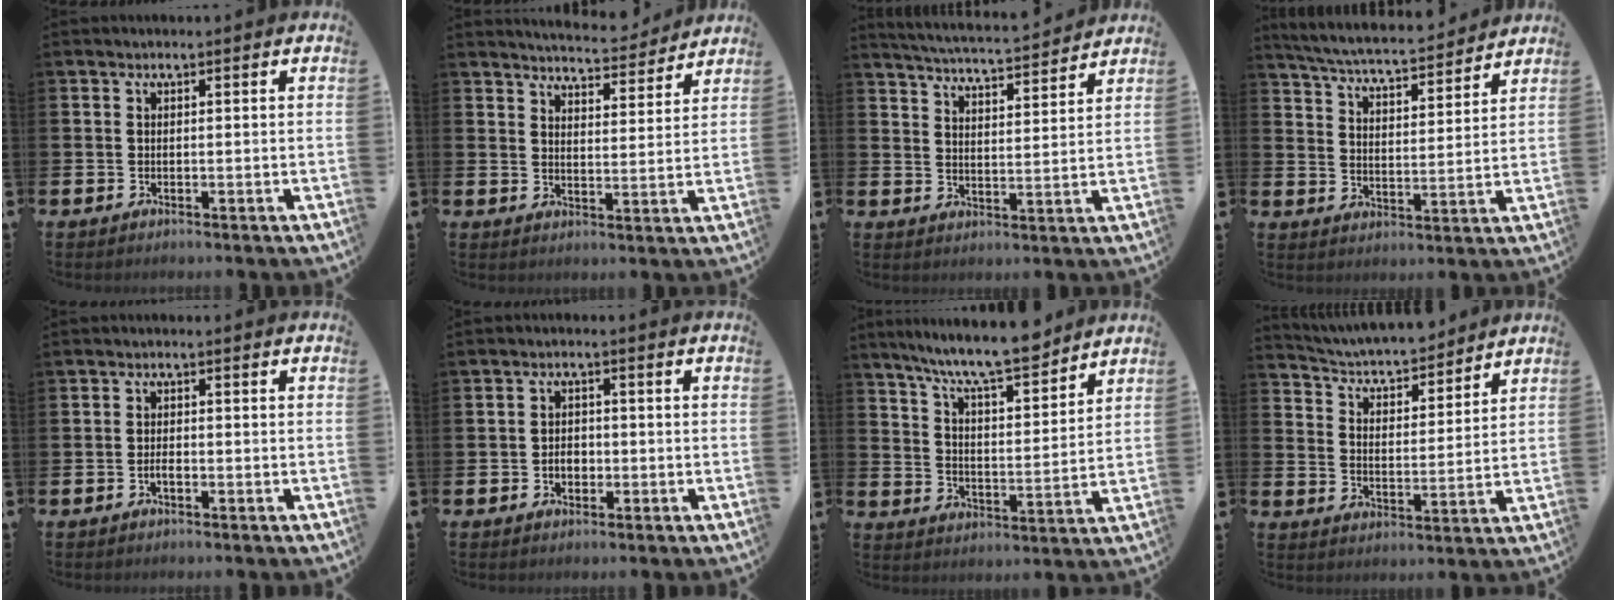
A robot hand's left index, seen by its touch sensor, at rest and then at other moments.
{"total": 5.6, "force": [5.6, 0.6, 0.4], "torque": [-0.012, -0.042, 0.097]}
{"total": 4.9, "force": [4.9, -0.1, 0.7], "torque": [-0.037, -0.039, 0.083]}
{"total": 5.7, "force": [5.5, 0.5, 1.3], "torque": [-0.056, -0.044, 0.094]}
{"total": 1.4, "force": [-0.7, 0.5, 1.1], "torque": [-0.021, 0.000, -0.013]}
{"total": 2.3, "force": [-0.7, 1.7, 1.4], "torque": [-0.020, 0.001, -0.018]}
{"total": 9.7, "force": [8.9, 0.8, 3.6], "torque": [-0.096, -0.050, 0.159]}
{"total": 5.1, "force": [4.8, 1.1, 0.9], "torque": [-0.049, -0.039, 0.080]}